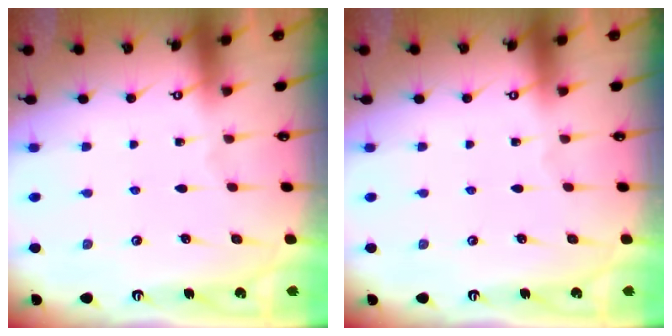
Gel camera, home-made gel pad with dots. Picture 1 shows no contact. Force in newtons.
{"total": 0.0}